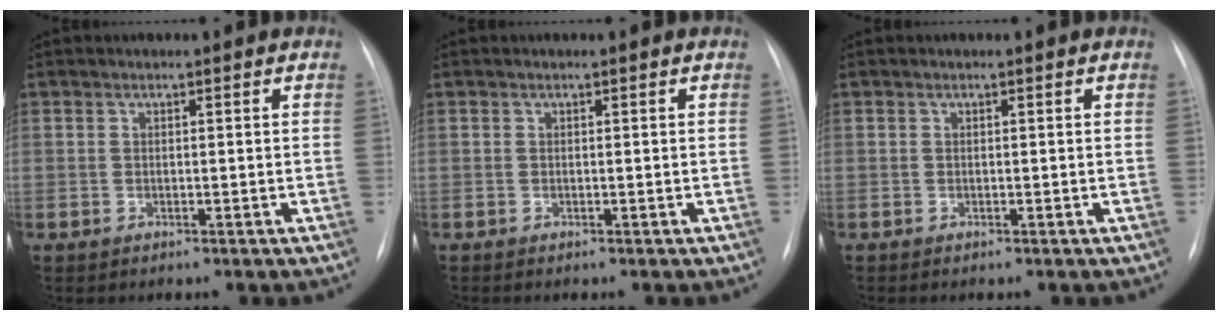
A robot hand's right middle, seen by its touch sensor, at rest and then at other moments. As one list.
[{"total": 0.0}, {"total": 0.0}]